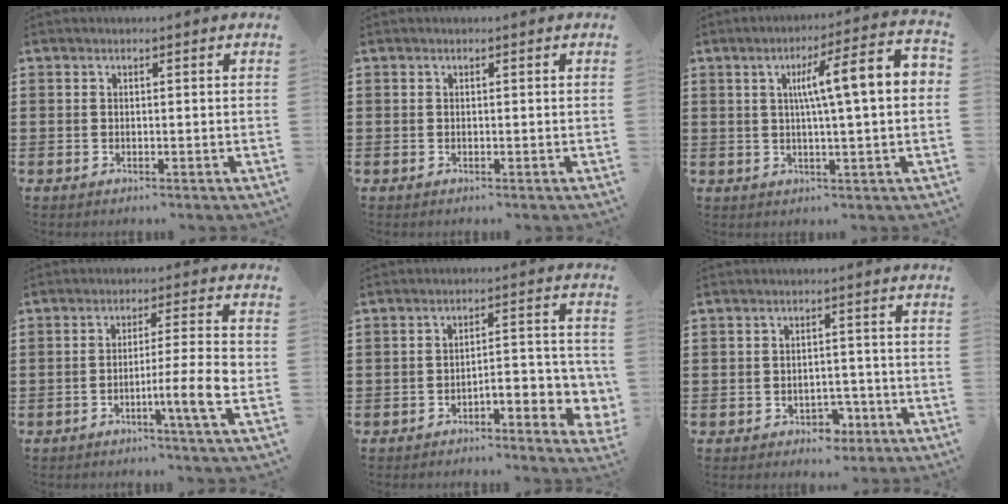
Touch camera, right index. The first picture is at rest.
{"total": 0.0}
{"total": 9.0, "force": [1.4, 0.5, 8.9], "torque": [-0.161, -0.001, 0.012]}
{"total": 8.0, "force": [-2.6, -0.3, 7.6], "torque": [-0.132, -0.012, -0.048]}
{"total": 4.4, "force": [-2.8, 1.2, 3.2], "torque": [-0.054, 0.004, -0.054]}
{"total": 2.9, "force": [-1.8, 1.9, 1.3], "torque": [-0.028, 0.004, -0.038]}